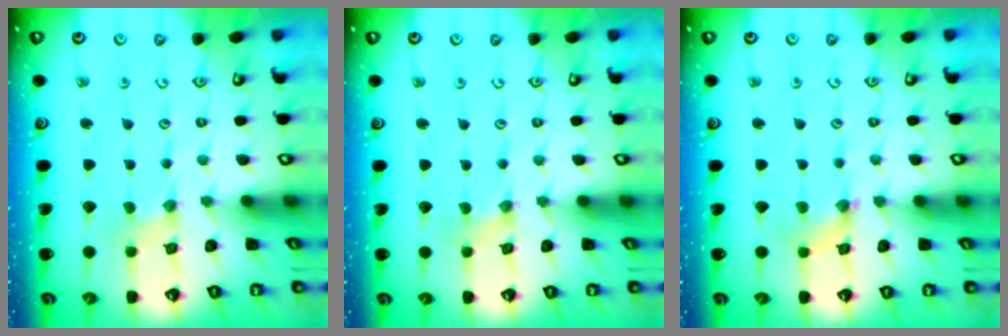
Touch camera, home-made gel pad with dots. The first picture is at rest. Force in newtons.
{"total": 0.0}
{"total": 1.7, "press": 1.7, "slide": 0.3}